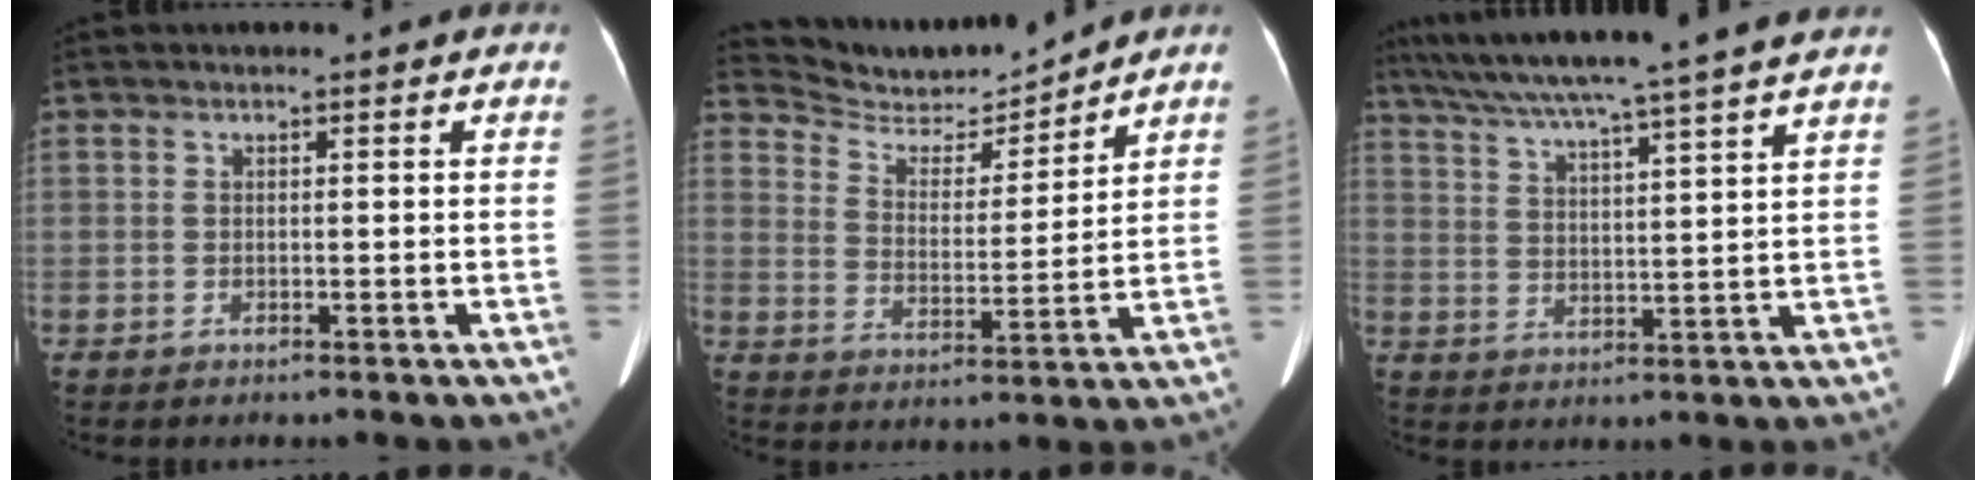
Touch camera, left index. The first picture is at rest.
{"total": 9.6, "force": [9.6, 1.1, 0.4], "torque": [-0.019, -0.005, 0.173]}
{"total": 17.6, "force": [15.0, -2.1, 9.0], "torque": [-0.159, 0.004, 0.213]}